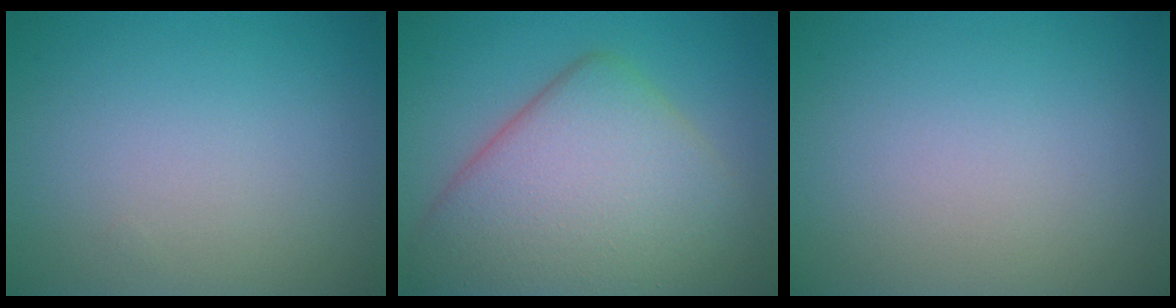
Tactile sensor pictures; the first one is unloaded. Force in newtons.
{"total": 10.0, "press": 10.0, "slide": 0.4}
{"total": 0.0}